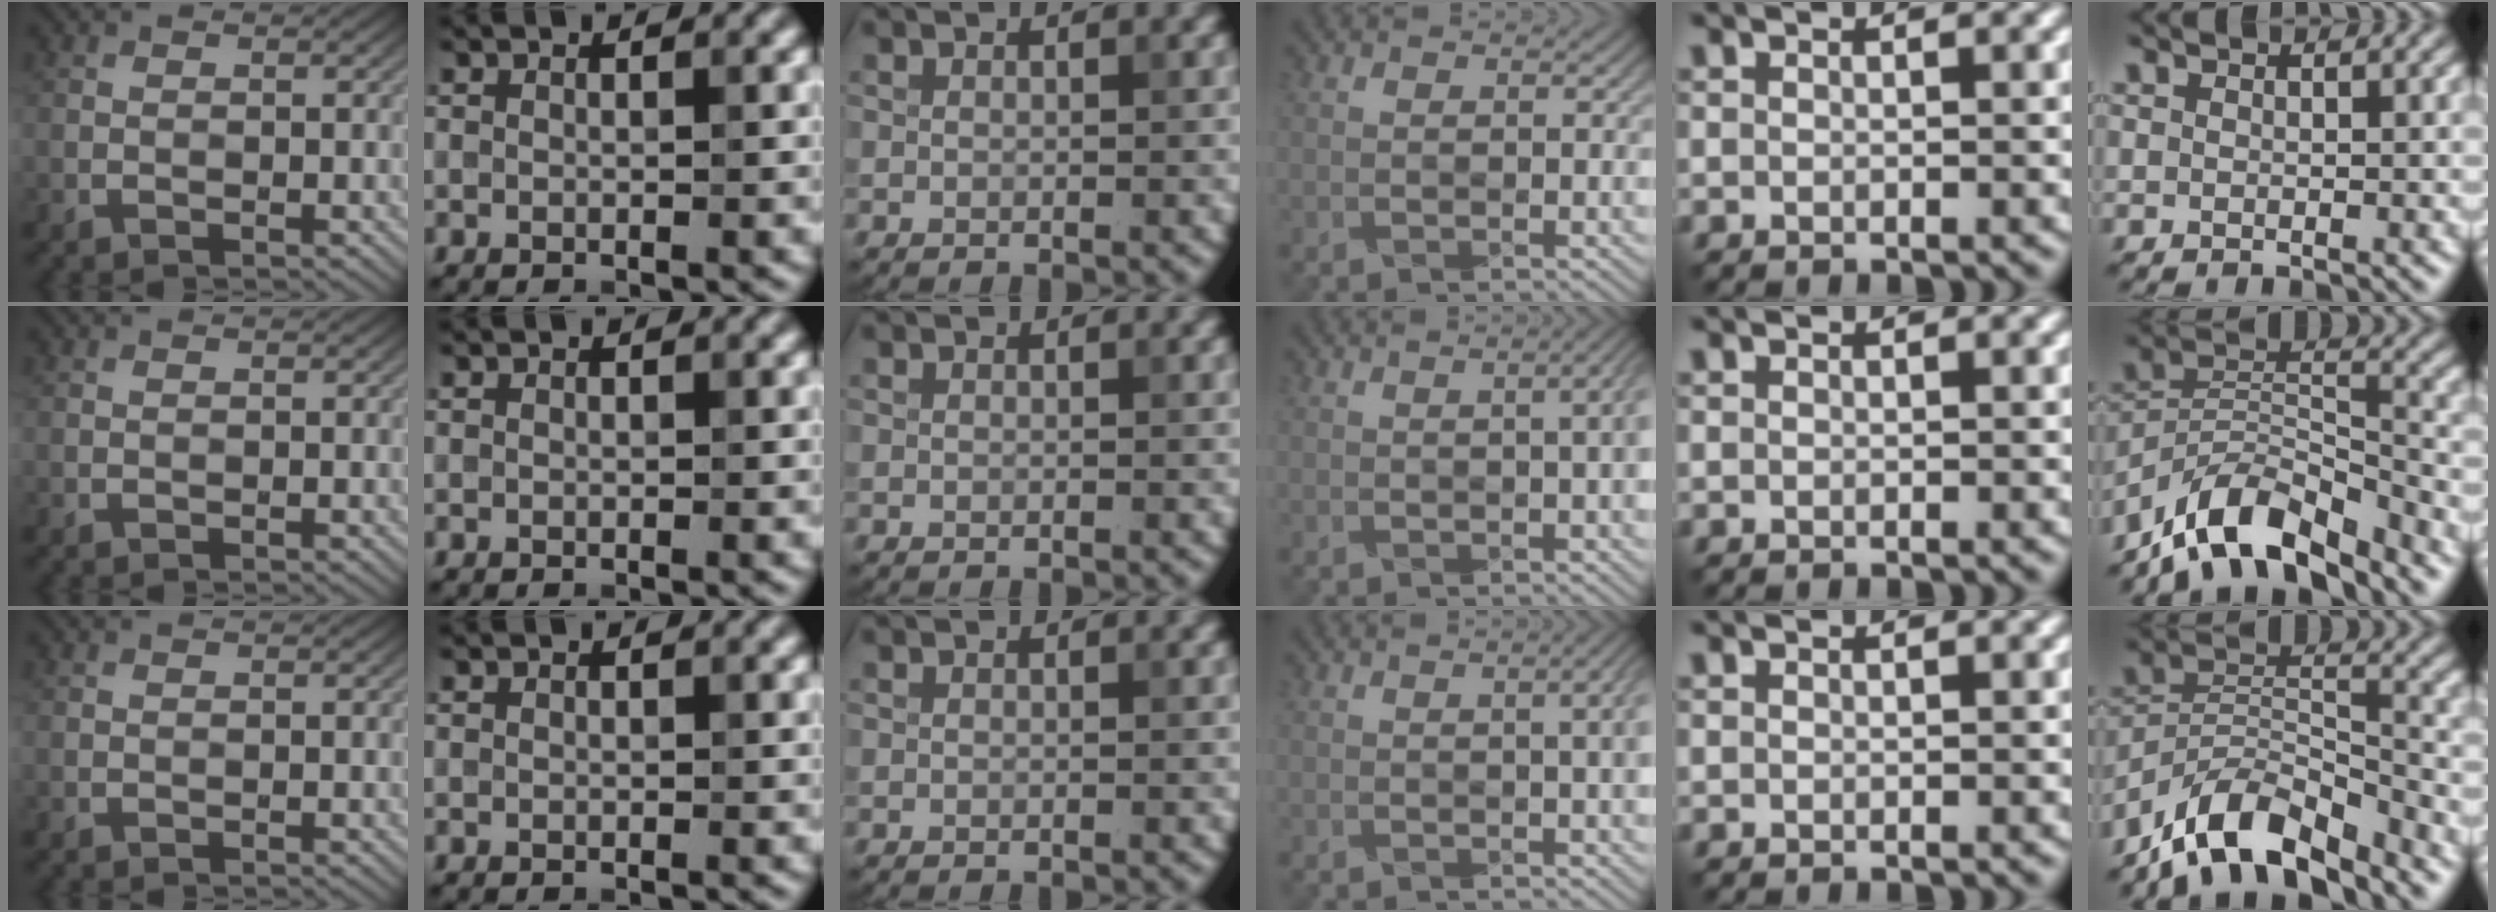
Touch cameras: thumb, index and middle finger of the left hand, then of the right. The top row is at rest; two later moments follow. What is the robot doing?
{"motion": "wrap", "object": "ribbon"}